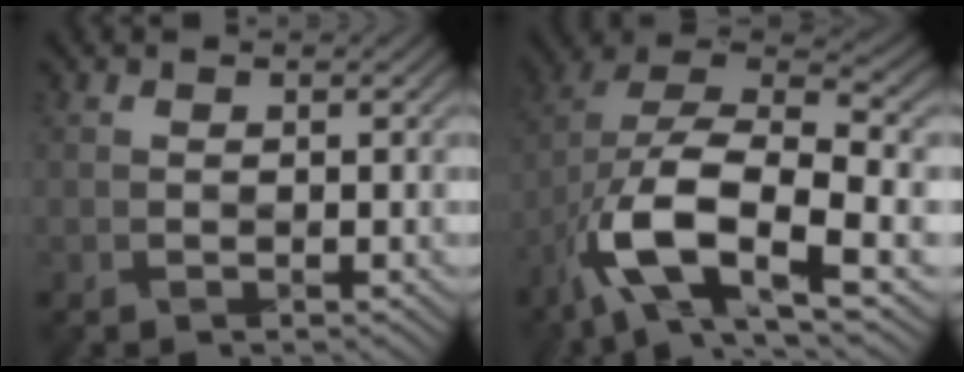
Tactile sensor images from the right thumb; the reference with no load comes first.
{"total": 13.4, "force": [-6.0, 4.9, 10.9], "torque": [-0.221, -0.006, -0.119]}